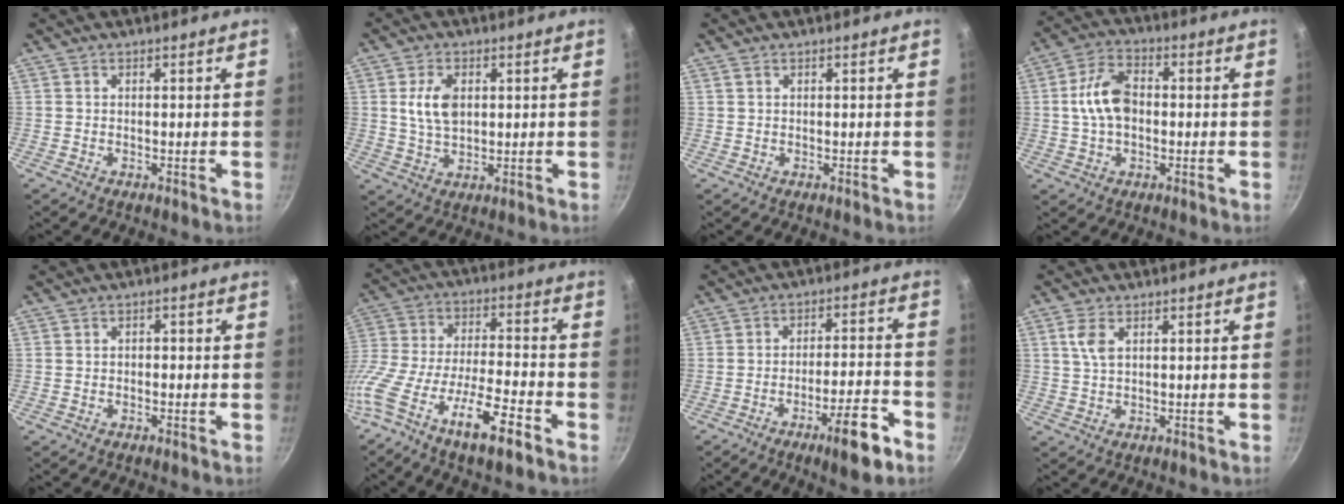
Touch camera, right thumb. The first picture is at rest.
{"total": 6.9, "force": [1.5, 4.3, 5.2], "torque": [-0.088, -0.006, 0.029]}
{"total": 0.6, "force": [0.4, 0.2, 0.4], "torque": [-0.008, 0.002, 0.009]}
{"total": 9.3, "force": [0.0, 6.1, 7.1], "torque": [-0.120, 0.025, -0.008]}
{"total": 1.3, "force": [-0.3, 0.9, 0.8], "torque": [-0.014, 0.007, -0.006]}
{"total": 15.4, "force": [-9.0, 4.0, 11.9], "torque": [-0.233, 0.035, -0.175]}
{"total": 10.4, "force": [-5.8, 2.2, 8.3], "torque": [-0.120, 0.040, -0.080]}
{"total": 3.9, "force": [1.5, 2.0, 3.0], "torque": [-0.059, -0.005, 0.031]}